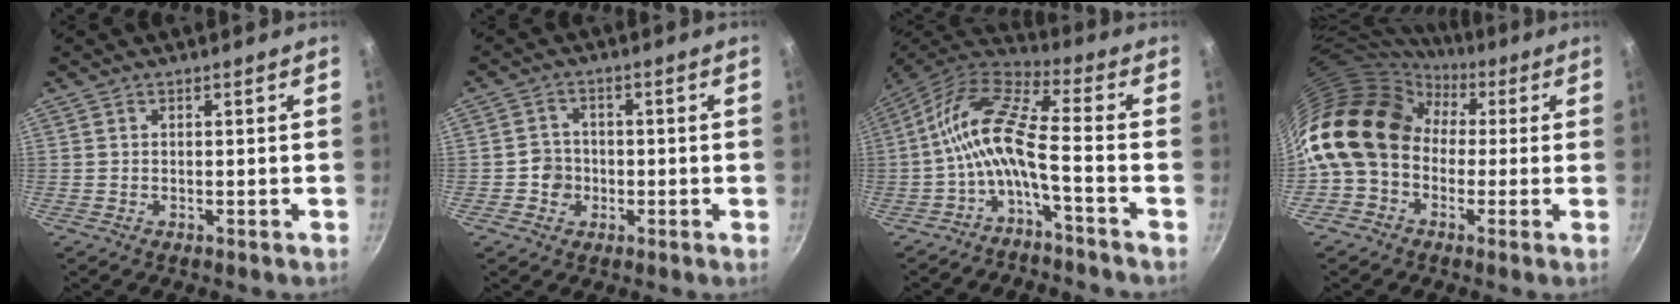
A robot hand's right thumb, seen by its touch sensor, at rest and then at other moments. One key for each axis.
{"total": 4.0, "fx": -0.9, "fy": 3.7, "fz": 1.1, "tx": 0.005, "ty": 0.011, "tz": -0.021}
{"total": 11.9, "fx": -3.5, "fy": 3.0, "fz": 10.9, "tx": -0.239, "ty": 0.049, "tz": -0.082}
{"total": 19.2, "fx": 0.2, "fy": 15.4, "fz": 11.4, "tx": -0.199, "ty": 0.055, "tz": -0.015}